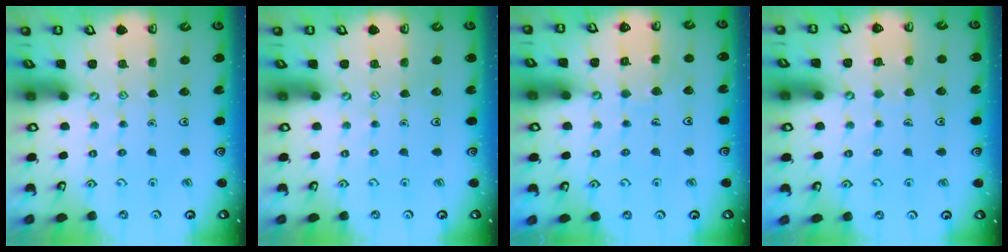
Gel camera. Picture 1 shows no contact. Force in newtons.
{"total": 0.0}
{"total": 5.8, "press": 5.8, "slide": 0.4}
{"total": 4.3, "press": 4.3, "slide": 0.4}